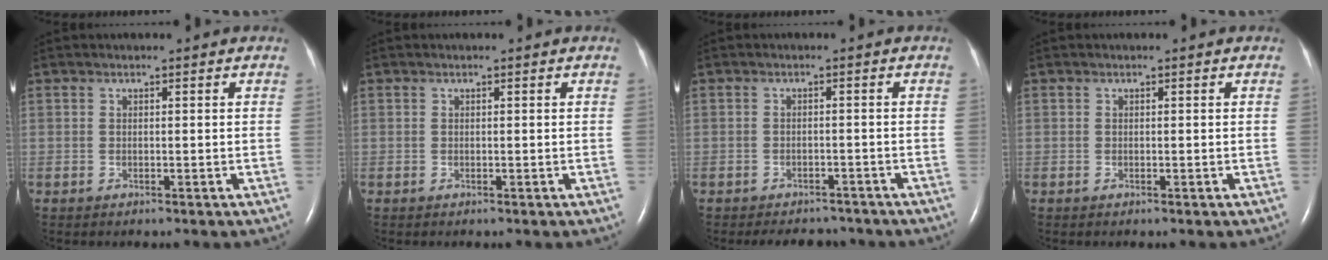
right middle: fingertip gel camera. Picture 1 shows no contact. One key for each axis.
{"total": 0.0}
{"total": 6.1, "fx": -5.5, "fy": 2.4, "fz": 1.3, "tx": -0.018, "ty": 0.000, "tz": -0.066}
{"total": 0.0}